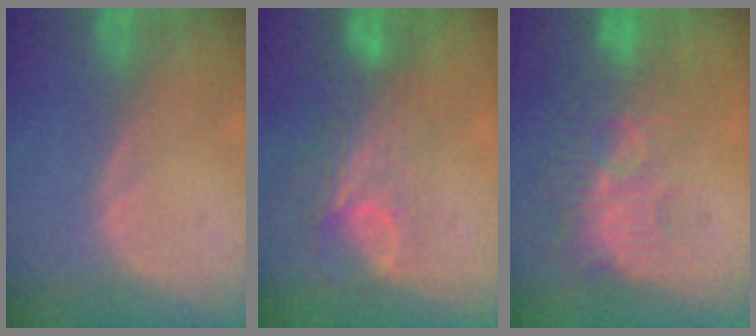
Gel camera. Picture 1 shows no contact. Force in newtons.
{"total": 7.9, "press": 6.8, "slide": 3.9}
{"total": 9.4, "press": 8.4, "slide": 4.1}